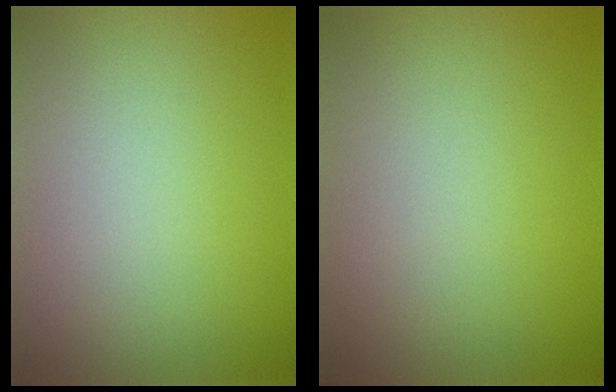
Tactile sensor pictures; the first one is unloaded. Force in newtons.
{"total": 0.0}